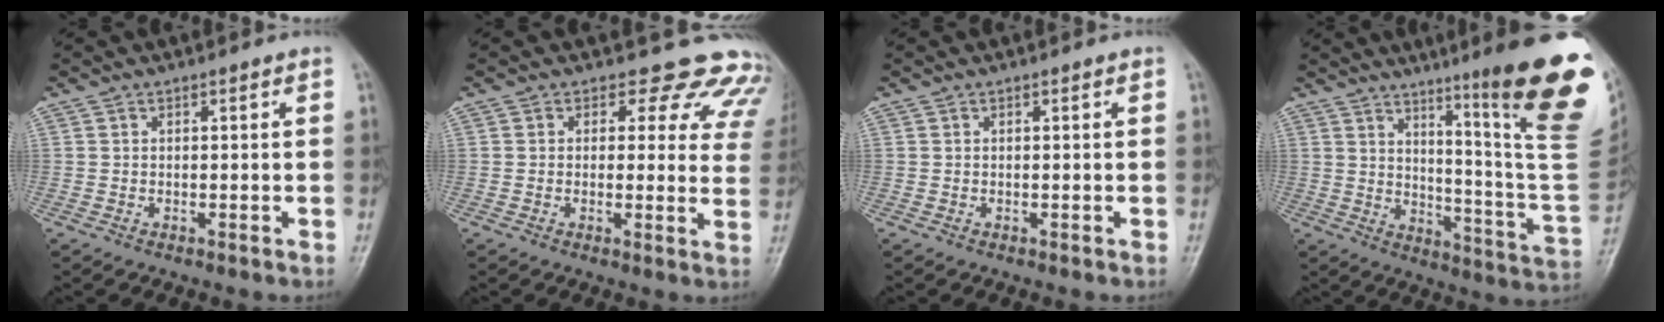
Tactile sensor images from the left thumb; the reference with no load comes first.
{"total": 12.7, "force": [11.1, 5.9, 2.0], "torque": [0.035, -0.066, 0.091]}
{"total": 0.0}
{"total": 24.5, "force": [12.7, 2.4, 20.9], "torque": [-0.232, -0.070, 0.182]}